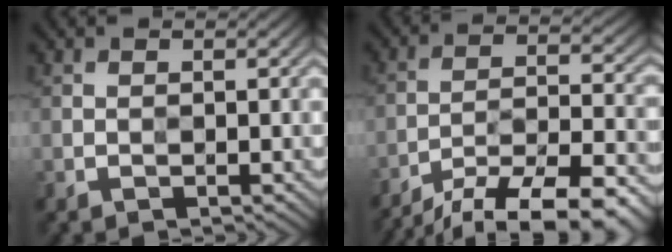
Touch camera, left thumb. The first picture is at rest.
{"total": 14.6, "force": [-11.6, 3.5, 8.2], "torque": [-0.148, -0.016, -0.178]}